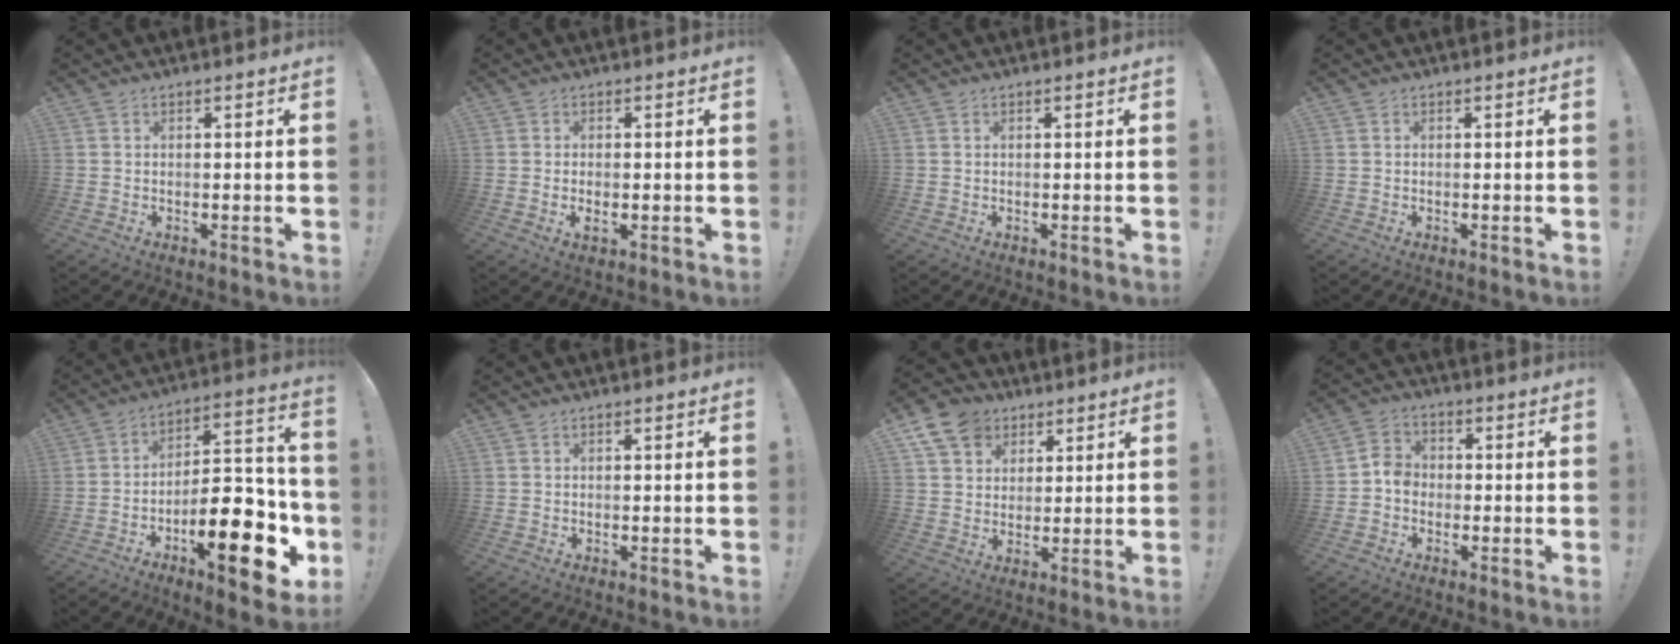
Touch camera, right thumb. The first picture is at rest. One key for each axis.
{"total": 1.9, "fx": -0.1, "fy": 0.9, "fz": 1.7, "tx": -0.020, "ty": 0.000, "tz": -0.003}
{"total": 0.0}
{"total": 0.0}
{"total": 21.3, "fx": -8.6, "fy": 7.4, "fz": 18.1, "tx": -0.264, "ty": 0.048, "tz": -0.128}
{"total": 0.0}
{"total": 11.0, "fx": 5.7, "fy": 8.5, "fz": 4.0, "tx": -0.064, "ty": -0.029, "tz": 0.115}
{"total": 5.5, "fx": -2.1, "fy": 4.3, "fz": 2.6, "tx": -0.054, "ty": 0.025, "tz": -0.036}